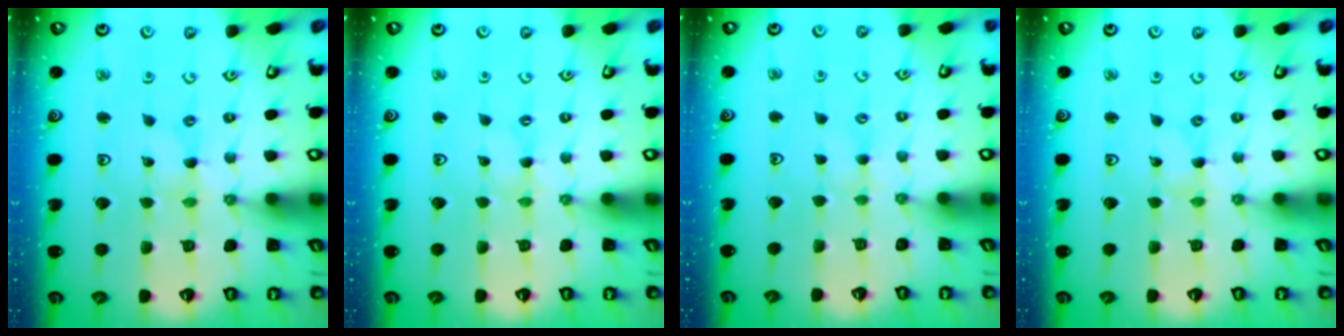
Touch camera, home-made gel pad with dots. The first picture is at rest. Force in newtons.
{"total": 0.0}
{"total": 1.7, "press": 1.7, "slide": 0.3}
{"total": 0.0}